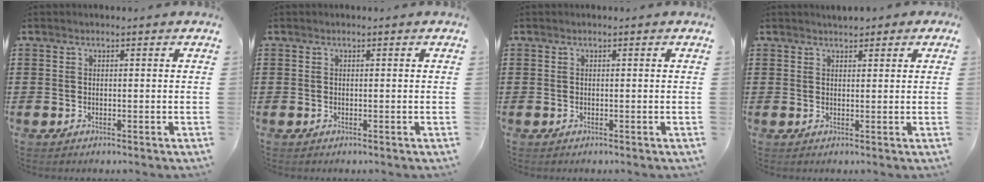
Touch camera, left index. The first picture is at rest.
{"total": 0.0}
{"total": 0.0}
{"total": 1.7, "force": [1.5, 0.7, 0.4], "torque": [-0.012, 0.006, 0.028]}